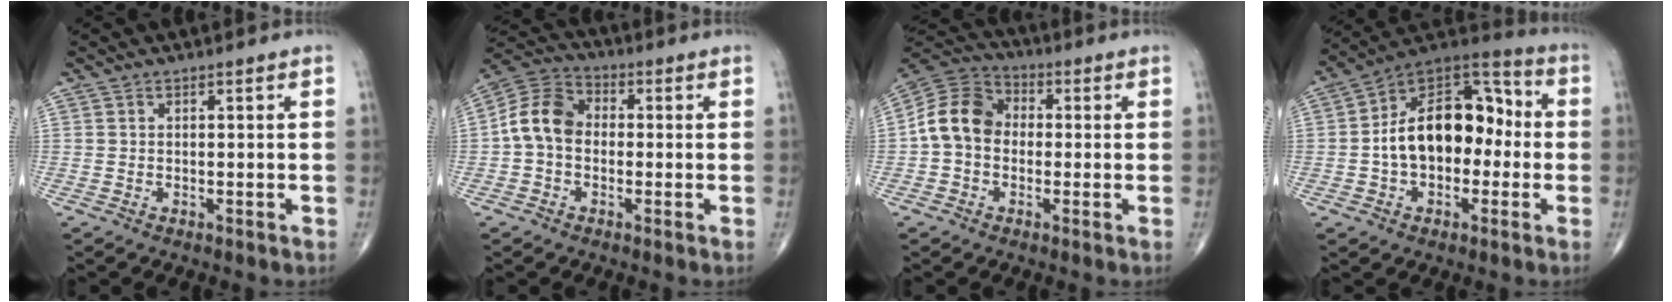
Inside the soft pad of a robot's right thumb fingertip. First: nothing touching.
{"total": 9.5, "force": [-0.6, 7.2, 6.2], "torque": [-0.106, 0.030, -0.028]}
{"total": 10.5, "force": [-0.6, 8.3, 6.3], "torque": [-0.106, 0.034, -0.027]}
{"total": 18.3, "force": [-0.8, 11.7, 14.1], "torque": [-0.193, 0.050, -0.024]}